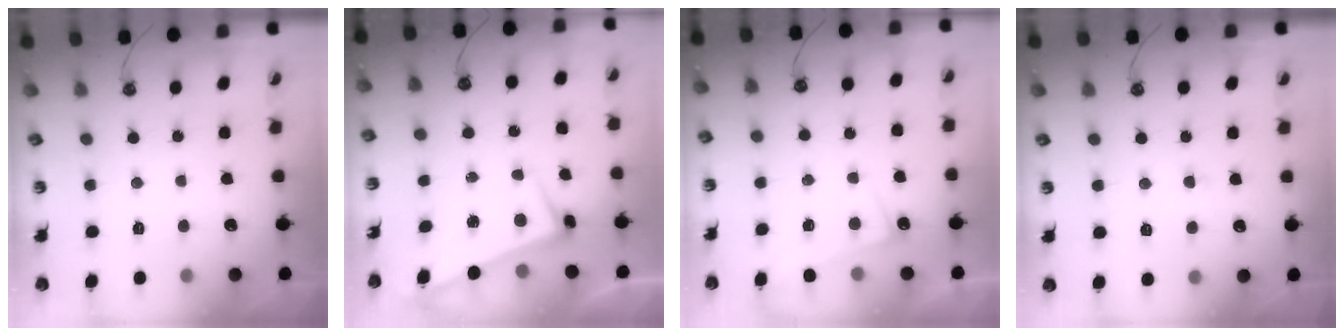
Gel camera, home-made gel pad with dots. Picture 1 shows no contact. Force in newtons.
{"total": 2.9, "press": 2.8, "slide": 0.4}
{"total": 1.3, "press": 1.2, "slide": 0.4}
{"total": 2.0, "press": 1.9, "slide": 0.5}